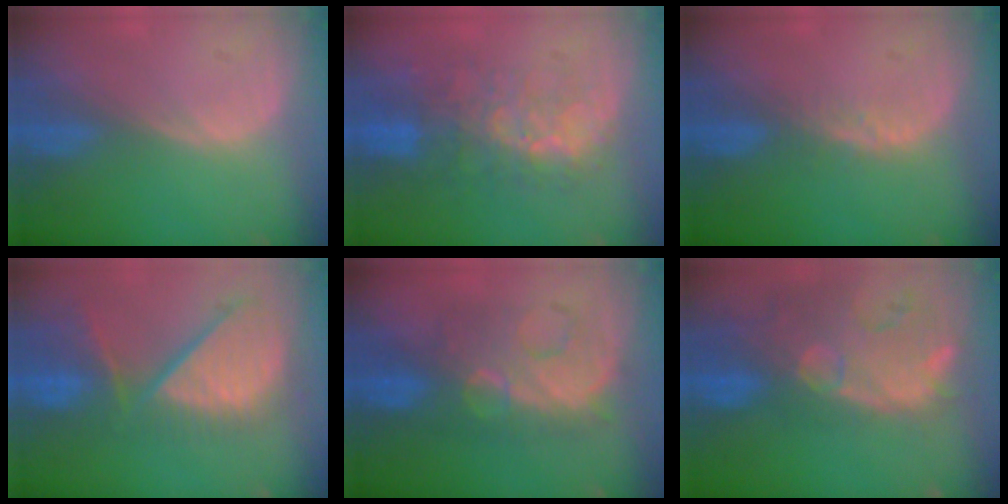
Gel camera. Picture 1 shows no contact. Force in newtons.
{"total": 9.9, "press": 8.5, "slide": 5.1}
{"total": 2.1, "press": 2.1, "slide": 0.2}
{"total": 12.4, "press": 10.6, "slide": 6.4}
{"total": 9.4, "press": 9.3, "slide": 0.5}
{"total": 14.4, "press": 11.8, "slide": 8.3}